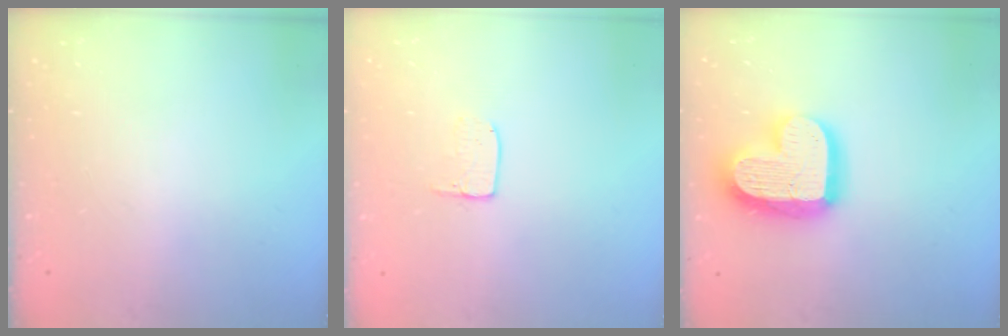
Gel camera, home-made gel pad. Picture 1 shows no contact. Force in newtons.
{"total": 5.2, "press": 5.2, "slide": 0.4}
{"total": 18.7, "press": 18.6, "slide": 1.5}